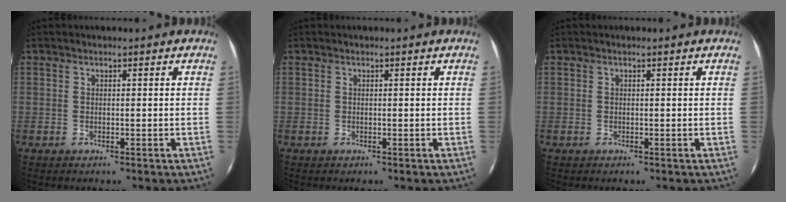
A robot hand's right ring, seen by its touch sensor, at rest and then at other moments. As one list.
[{"total": 0.0}, {"total": 0.0}]